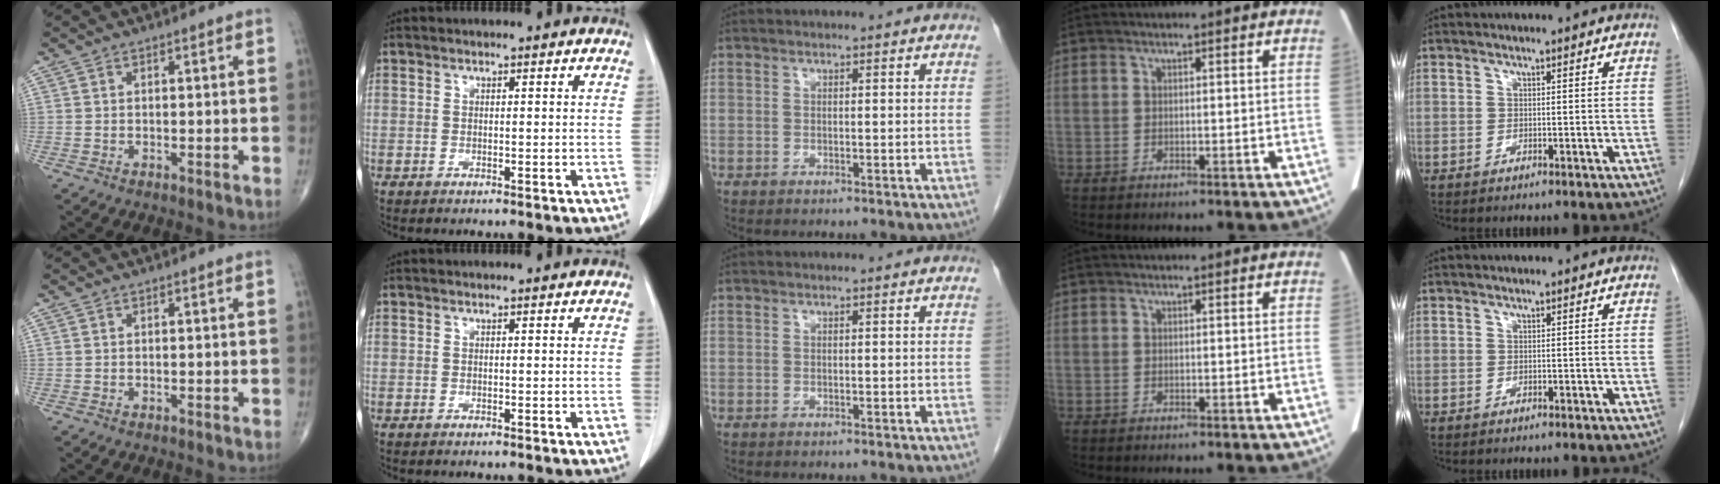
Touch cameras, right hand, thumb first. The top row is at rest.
{}